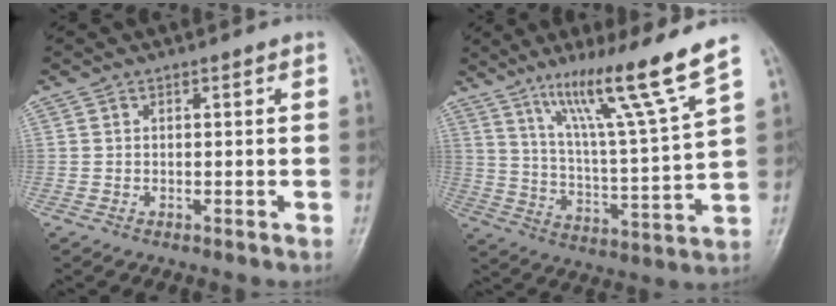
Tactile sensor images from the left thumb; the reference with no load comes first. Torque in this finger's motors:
{"motor_torque": [0.58, 0.16, 1.52, -1.25, 0.14]}